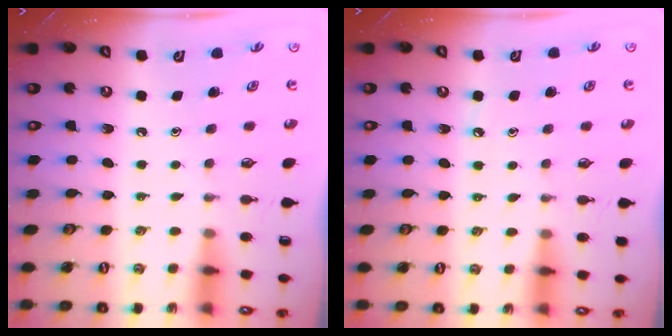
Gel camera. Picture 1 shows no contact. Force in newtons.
{"total": 2.9, "press": 2.8, "slide": 0.4}